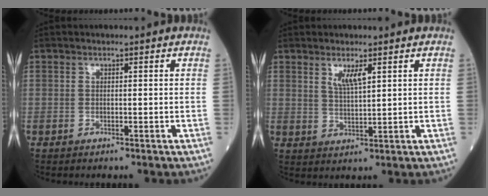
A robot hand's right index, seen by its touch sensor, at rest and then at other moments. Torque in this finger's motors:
{"motor_torque": [0.09, 0.10, 0.05, 0.05]}